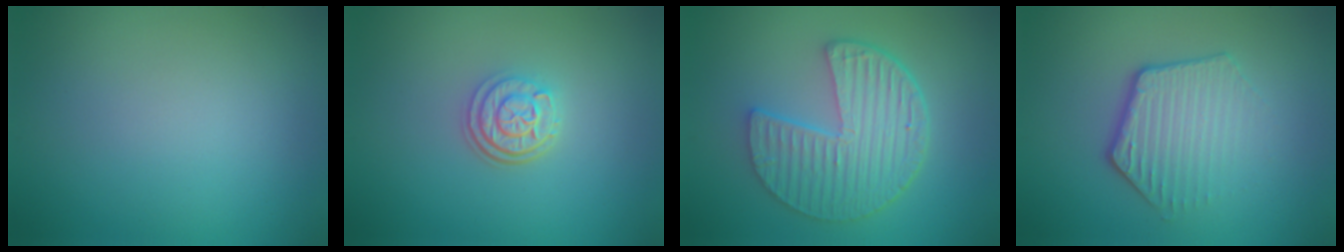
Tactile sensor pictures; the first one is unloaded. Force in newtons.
{"total": 3.0, "press": 2.4, "slide": 1.7}
{"total": 6.4, "press": 4.8, "slide": 4.2}
{"total": 3.9, "press": 3.0, "slide": 2.5}